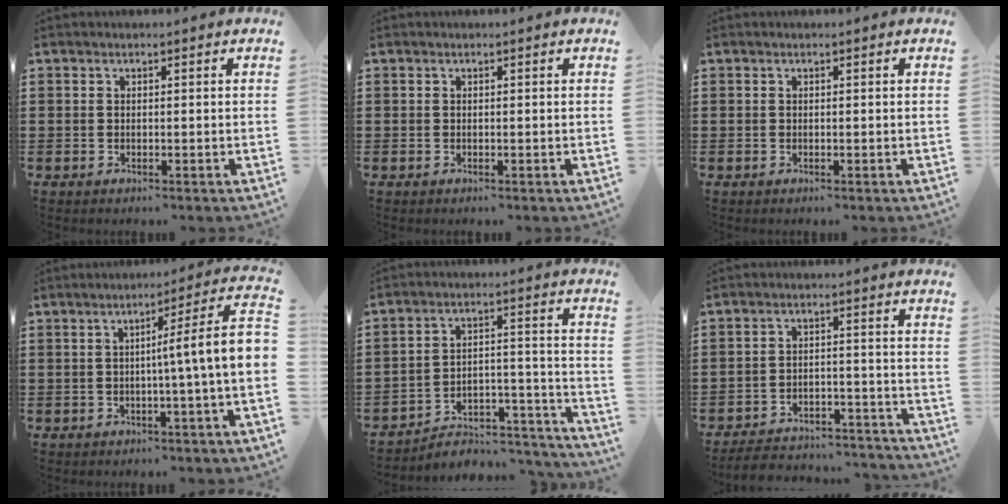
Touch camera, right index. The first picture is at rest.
{"total": 0.0}
{"total": 0.0}
{"total": 7.5, "force": [-0.5, -0.7, 7.4], "torque": [-0.126, -0.022, -0.014]}
{"total": 4.7, "force": [-4.3, 1.6, 1.2], "torque": [-0.021, 0.005, -0.087]}
{"total": 5.1, "force": [-4.9, 0.9, 1.1], "torque": [-0.023, 0.007, -0.100]}